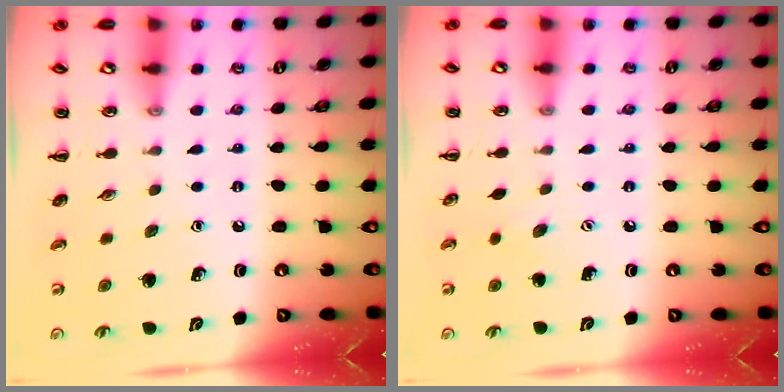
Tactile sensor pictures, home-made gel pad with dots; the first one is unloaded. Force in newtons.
{"total": 3.3, "press": 3.2, "slide": 0.9}